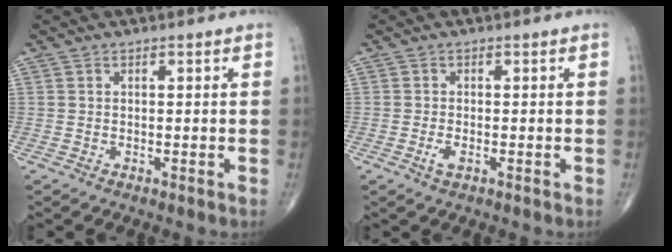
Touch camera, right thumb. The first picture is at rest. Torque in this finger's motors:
{"motor_torque": [-0.17, -0.06, 0.23, 0.26, -0.02]}